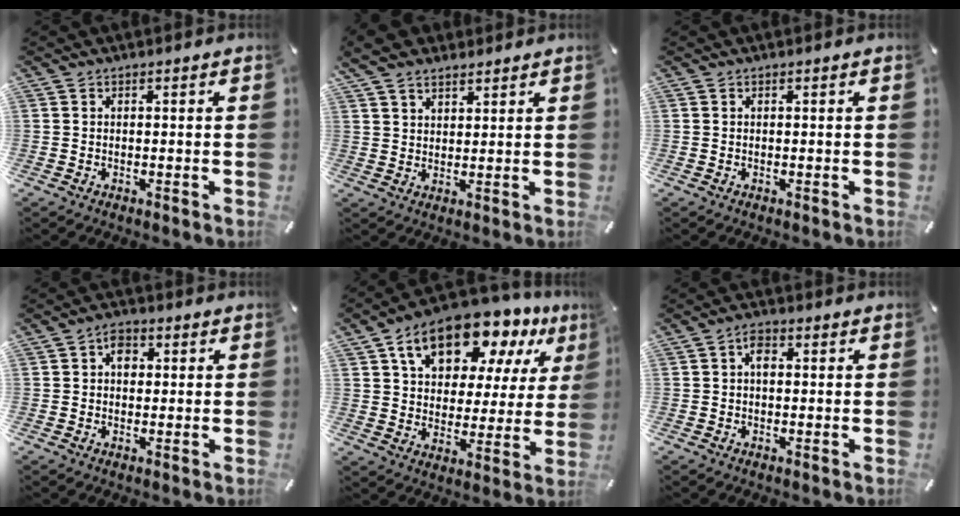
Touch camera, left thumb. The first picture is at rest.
{"total": 5.8, "force": [4.2, 3.4, 2.0], "torque": [-0.044, -0.012, 0.080]}
{"total": 0.0}
{"total": 3.4, "force": [0.5, 2.5, 2.2], "torque": [-0.030, 0.001, 0.003]}
{"total": 16.1, "force": [10.2, 9.5, 8.0], "torque": [-0.133, -0.055, 0.180]}
{"total": 2.6, "force": [0.2, 1.6, 2.1], "torque": [-0.043, 0.007, 0.002]}